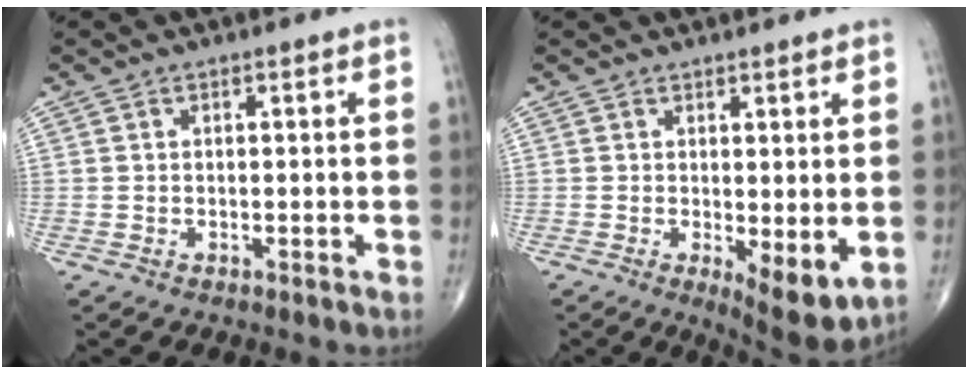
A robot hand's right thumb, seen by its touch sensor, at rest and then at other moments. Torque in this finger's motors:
{"motor_torque": [0.81, 1.52, 0.02, -0.12, 0.22]}